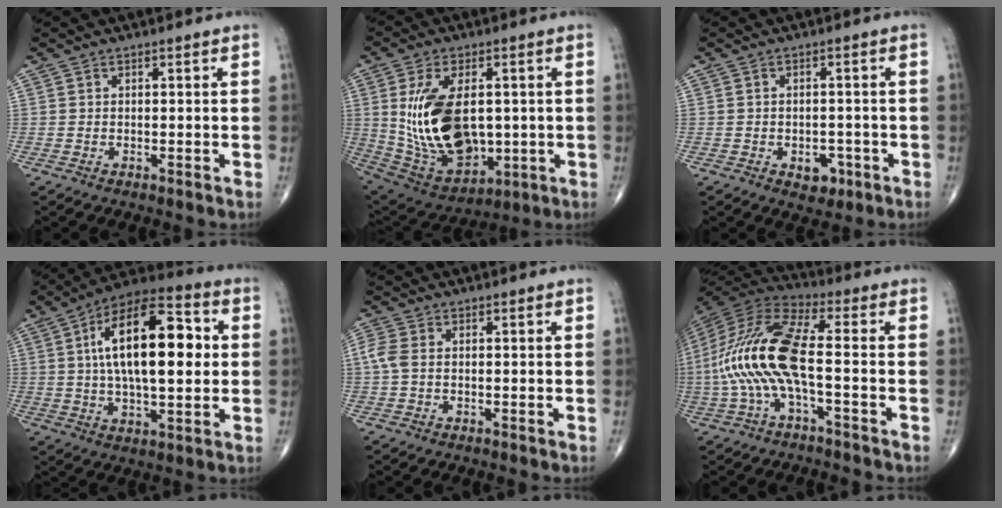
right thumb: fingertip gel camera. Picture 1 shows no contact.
{"total": 19.6, "force": [1.0, 11.5, 15.8], "torque": [-0.273, -0.014, 0.044]}
{"total": 3.9, "force": [-1.7, 2.7, 2.3], "torque": [-0.013, 0.008, -0.018]}
{"total": 21.0, "force": [3.1, 9.1, 18.7], "torque": [-0.290, 0.019, 0.043]}
{"total": 3.2, "force": [0.0, 2.0, 2.5], "torque": [-0.072, 0.006, -0.007]}
{"total": 16.9, "force": [-2.2, 5.1, 16.0], "torque": [-0.358, 0.039, -0.048]}